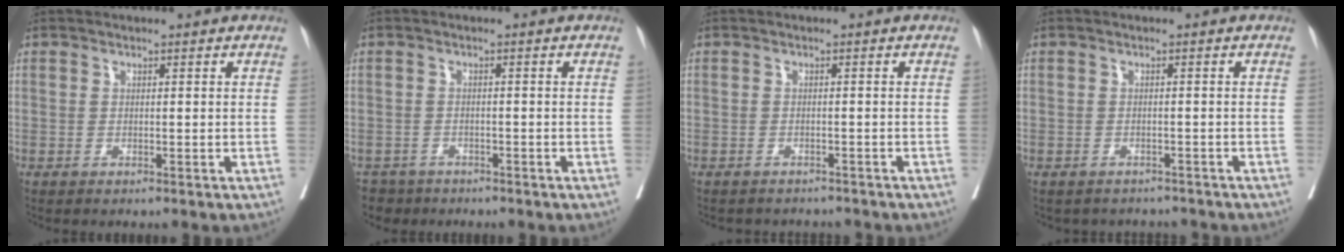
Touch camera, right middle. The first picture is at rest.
{"total": 3.4, "force": [-2.8, 1.9, -0.5], "torque": [0.010, 0.002, -0.048]}
{"total": 5.0, "force": [-4.8, 1.5, 0.5], "torque": [-0.006, -0.004, -0.057]}
{"total": 4.3, "force": [-4.0, 1.6, 0.0], "torque": [0.001, 0.003, -0.047]}